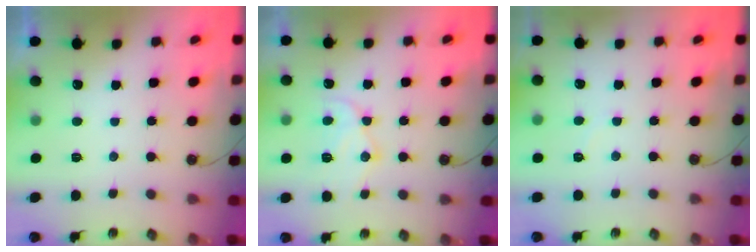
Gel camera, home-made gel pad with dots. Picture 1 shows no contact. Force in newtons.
{"total": 13.5, "press": 13.5, "slide": 1.0}
{"total": 2.7, "press": 2.7, "slide": 0.4}